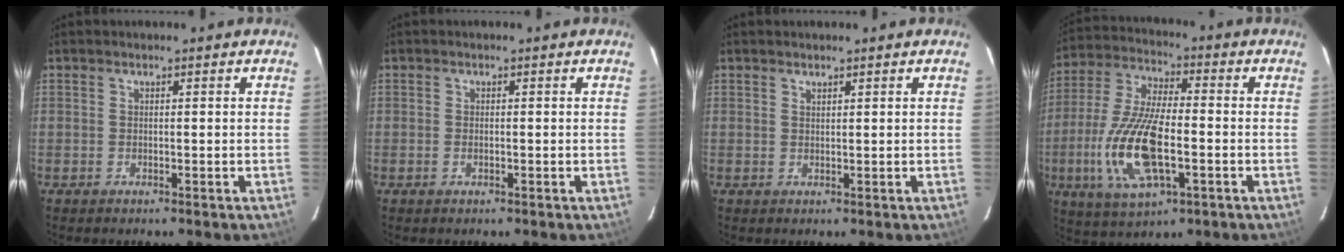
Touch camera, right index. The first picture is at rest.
{"total": 0.8, "force": [-0.3, 0.5, 0.6], "torque": [-0.010, 0.001, -0.005]}
{"total": 0.8, "force": [0.7, 0.2, 0.2], "torque": [-0.004, 0.001, 0.014]}
{"total": 17.0, "force": [-4.5, 6.7, 15.0], "torque": [-0.322, -0.010, -0.082]}